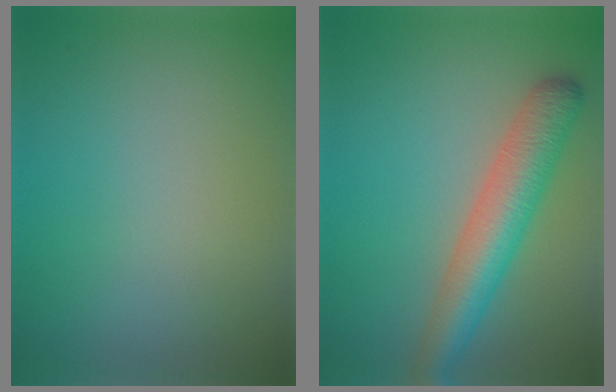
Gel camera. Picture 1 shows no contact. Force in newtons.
{"total": 6.1, "press": 6.1, "slide": 0.2}